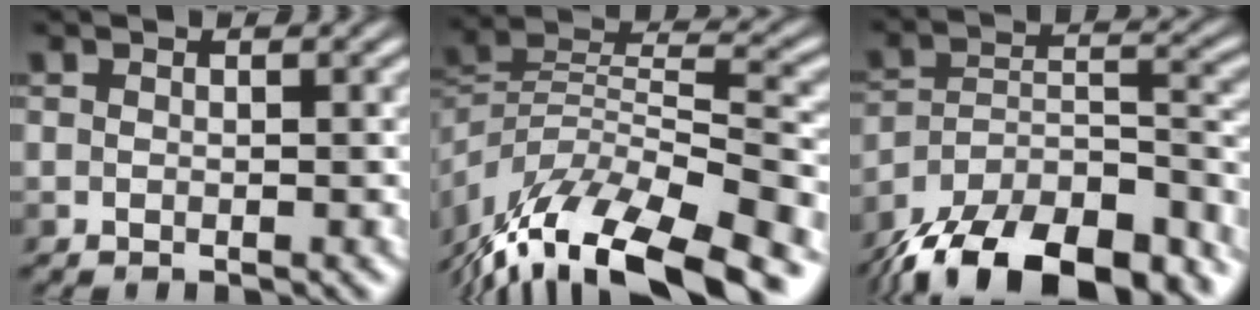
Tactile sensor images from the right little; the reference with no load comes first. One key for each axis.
{"total": 13.4, "fx": -10.9, "fy": 3.8, "fz": 6.9, "tx": -0.149, "ty": 0.006, "tz": -0.187}
{"total": 15.2, "fx": -12.9, "fy": 5.2, "fz": 6.1, "tx": -0.124, "ty": -0.010, "tz": -0.194}